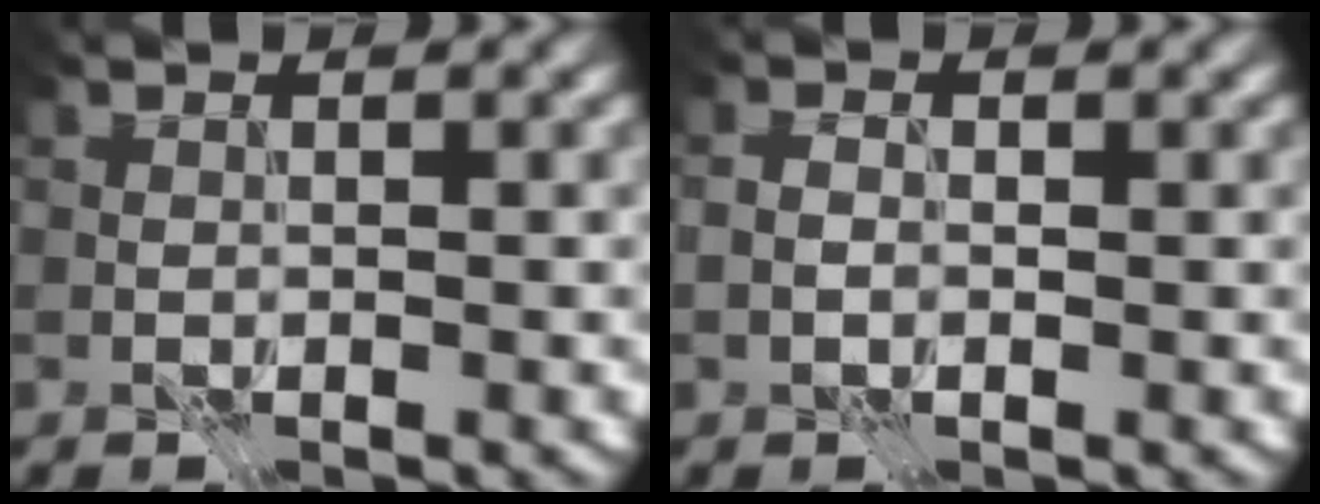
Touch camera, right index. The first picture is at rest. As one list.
[{"total": 1.3, "force": [-0.3, 0.8, 1.0], "torque": [-0.021, 0.003, -0.008]}]